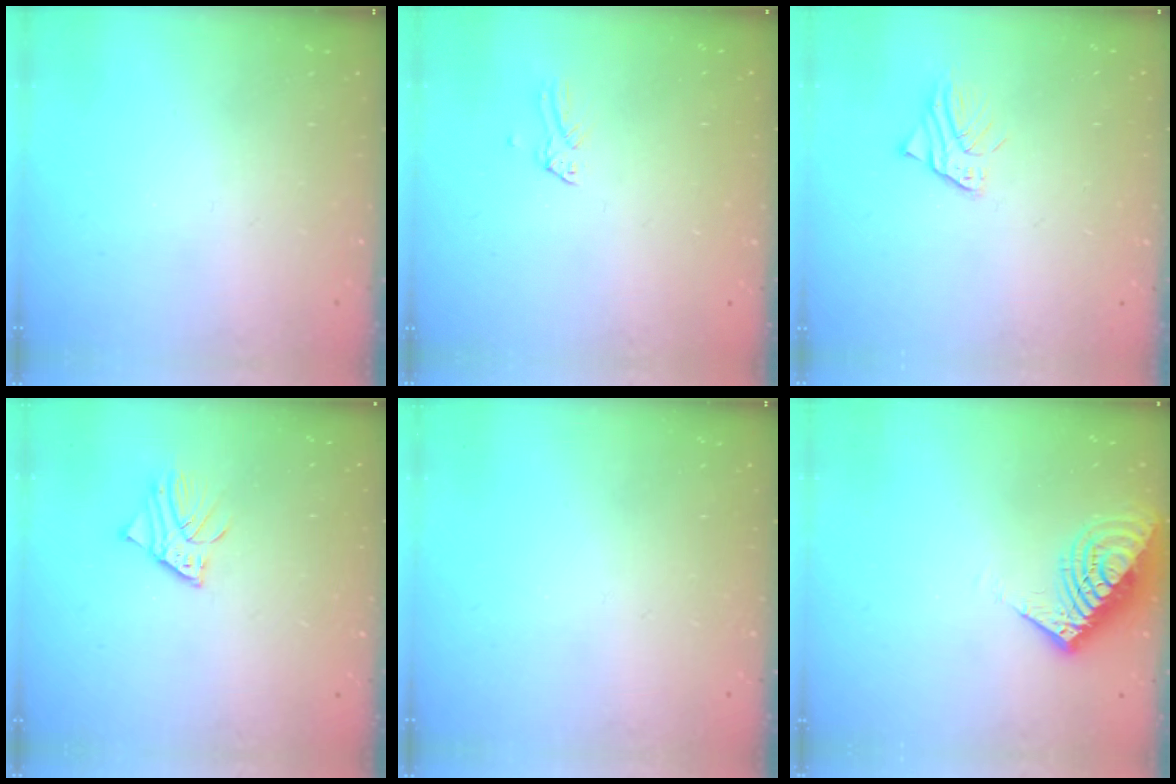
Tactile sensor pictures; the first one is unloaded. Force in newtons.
{"total": 0.0}
{"total": 1.6, "press": 1.6, "slide": 0.2}
{"total": 2.9, "press": 2.9, "slide": 0.3}
{"total": 0.0}
{"total": 14.1, "press": 14.0, "slide": 1.4}